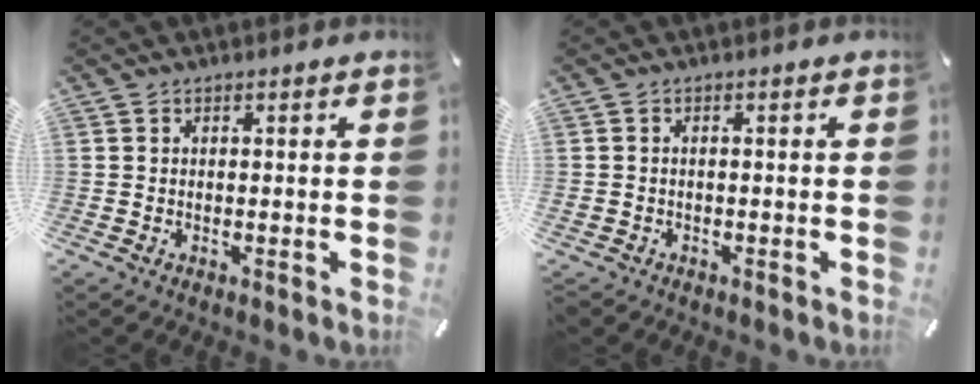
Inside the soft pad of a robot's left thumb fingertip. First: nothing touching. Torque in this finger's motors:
{"motor_torque": [1.09, 1.14, 0.18, 0.17, 0.10]}